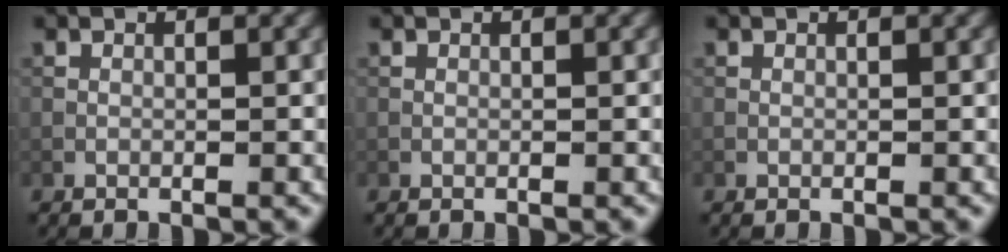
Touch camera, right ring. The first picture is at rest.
{"total": 0.0}
{"total": 0.0}